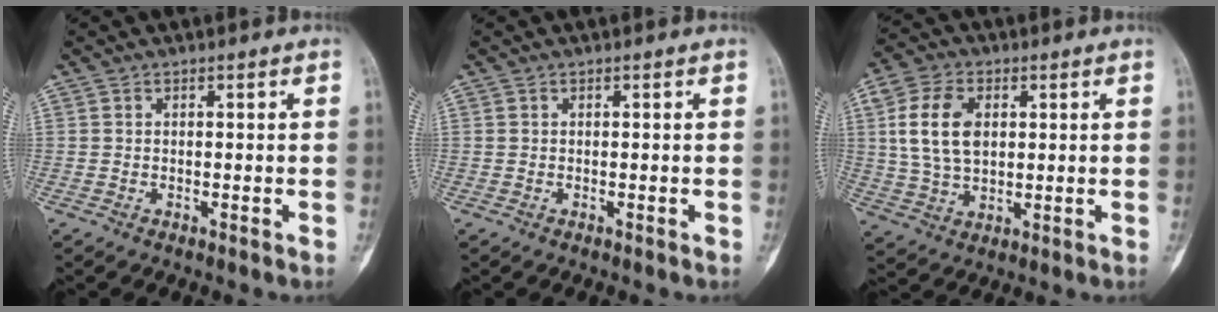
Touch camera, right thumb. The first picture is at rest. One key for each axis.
{"total": 0.0}
{"total": 10.9, "fx": 2.2, "fy": 7.1, "fz": 7.9, "tx": -0.147, "ty": 0.004, "tz": 0.047}